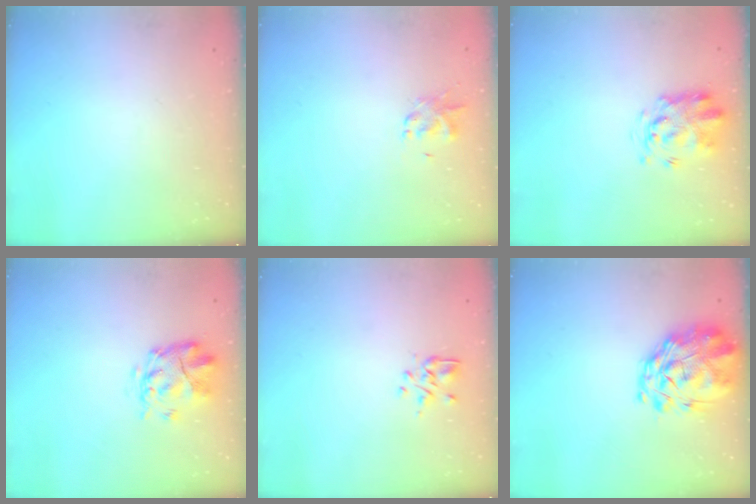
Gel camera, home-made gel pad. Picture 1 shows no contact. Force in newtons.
{"total": 1.0, "press": 0.9, "slide": 0.3}
{"total": 3.4, "press": 3.3, "slide": 0.7}
{"total": 4.0, "press": 3.6, "slide": 1.8}
{"total": 2.5, "press": 2.3, "slide": 1.0}
{"total": 3.3, "press": 2.8, "slide": 1.8}